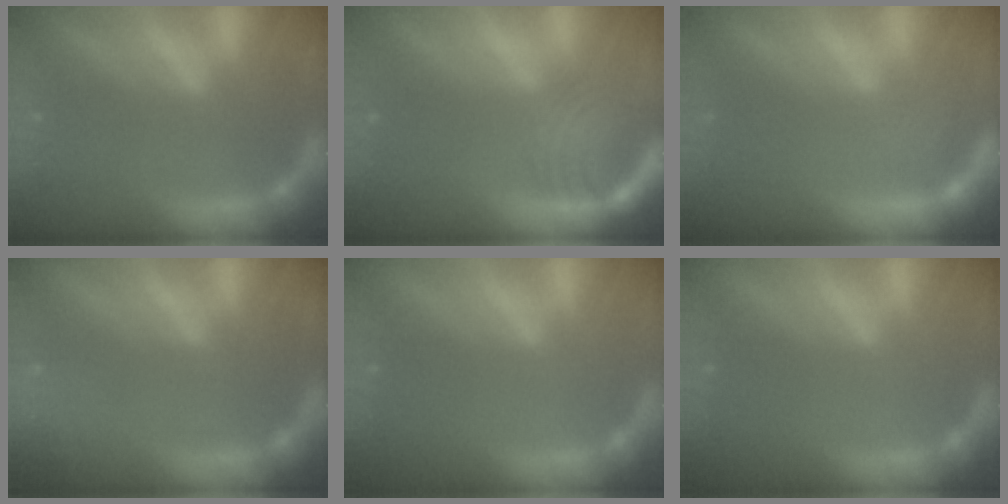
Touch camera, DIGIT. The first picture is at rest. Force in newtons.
{"total": 6.5}
{"total": 2.0}
{"total": 4.6}
{"total": 0.0}
{"total": 0.0}